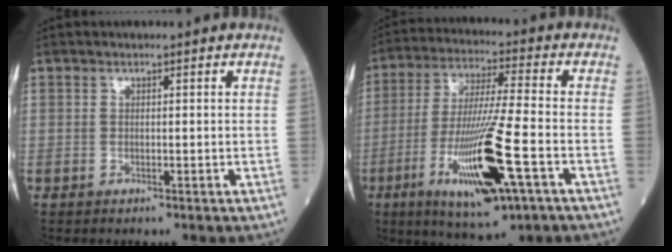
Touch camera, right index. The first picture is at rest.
{"total": 16.3, "force": [-6.1, 1.3, 15.1], "torque": [-0.297, -0.026, -0.103]}